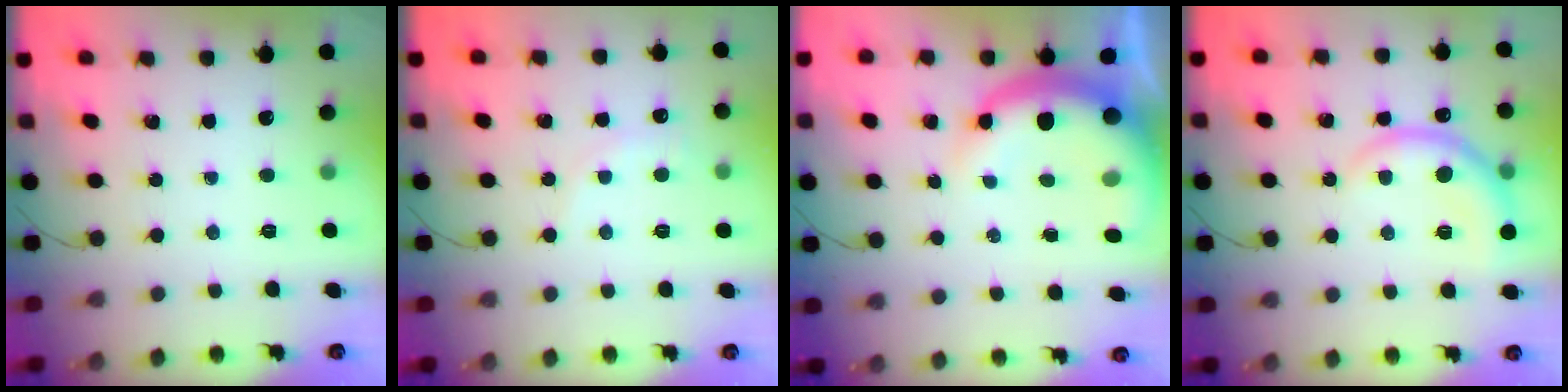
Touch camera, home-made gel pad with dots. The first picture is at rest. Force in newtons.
{"total": 4.6, "press": 4.3, "slide": 1.4}
{"total": 12.2, "press": 11.9, "slide": 2.7}
{"total": 8.2, "press": 8.2, "slide": 0.5}